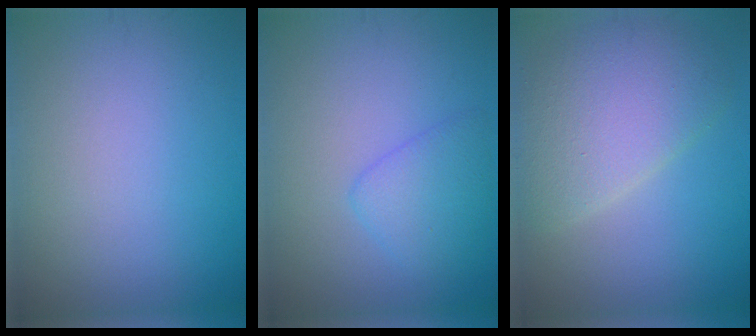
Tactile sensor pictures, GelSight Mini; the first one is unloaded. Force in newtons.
{"total": 2.7, "press": 2.7, "slide": 0.0}
{"total": 5.9, "press": 5.9, "slide": 0.2}